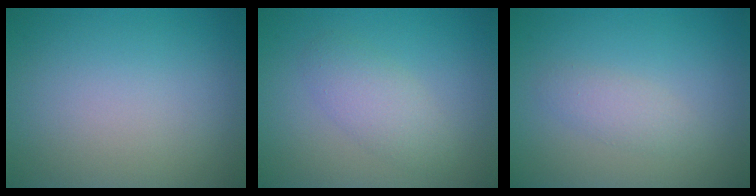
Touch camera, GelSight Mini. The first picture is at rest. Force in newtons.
{"total": 2.8, "press": 2.8, "slide": 0.0}
{"total": 1.6, "press": 1.6, "slide": 0.0}